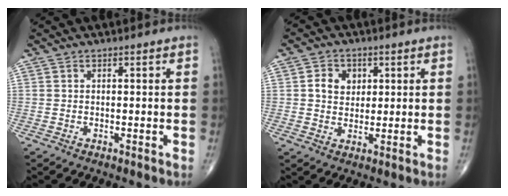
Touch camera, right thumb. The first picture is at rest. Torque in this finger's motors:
{"motor_torque": [0.02, 0.03, 0.40, 0.25, 0.08]}